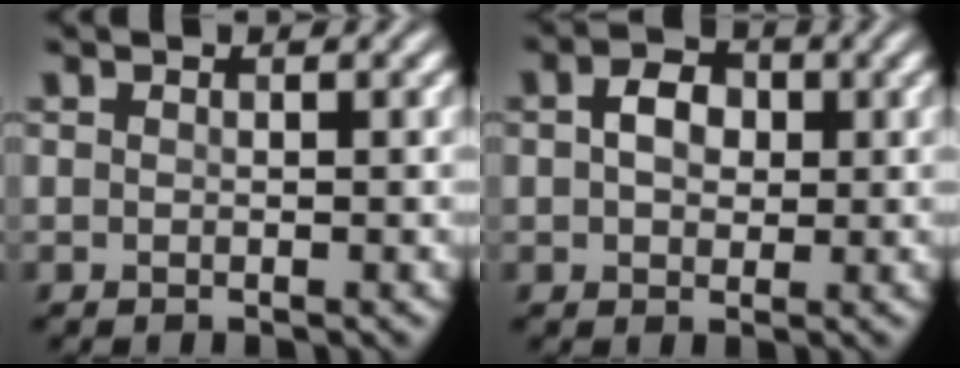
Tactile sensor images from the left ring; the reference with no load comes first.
{"total": 3.3, "force": [0.6, 2.4, 2.2], "torque": [-0.043, 0.006, 0.003]}